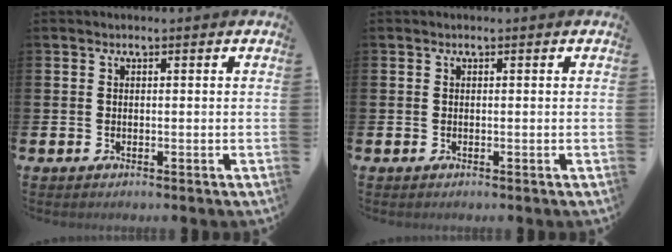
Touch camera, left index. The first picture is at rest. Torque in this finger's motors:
{"motor_torque": [0.00, 0.00, 0.00, 0.00]}